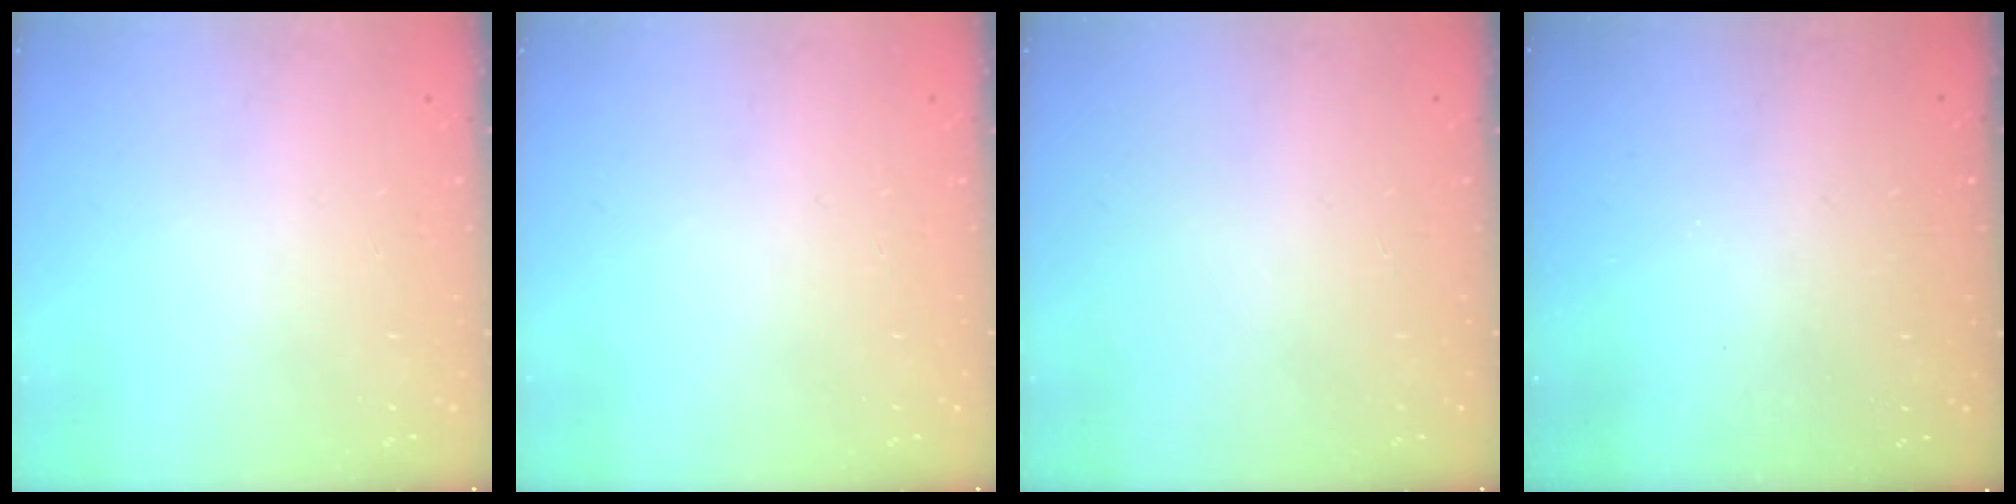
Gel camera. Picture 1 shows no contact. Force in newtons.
{"total": 0.0}
{"total": 0.0}
{"total": 2.8, "press": 2.8, "slide": 0.3}